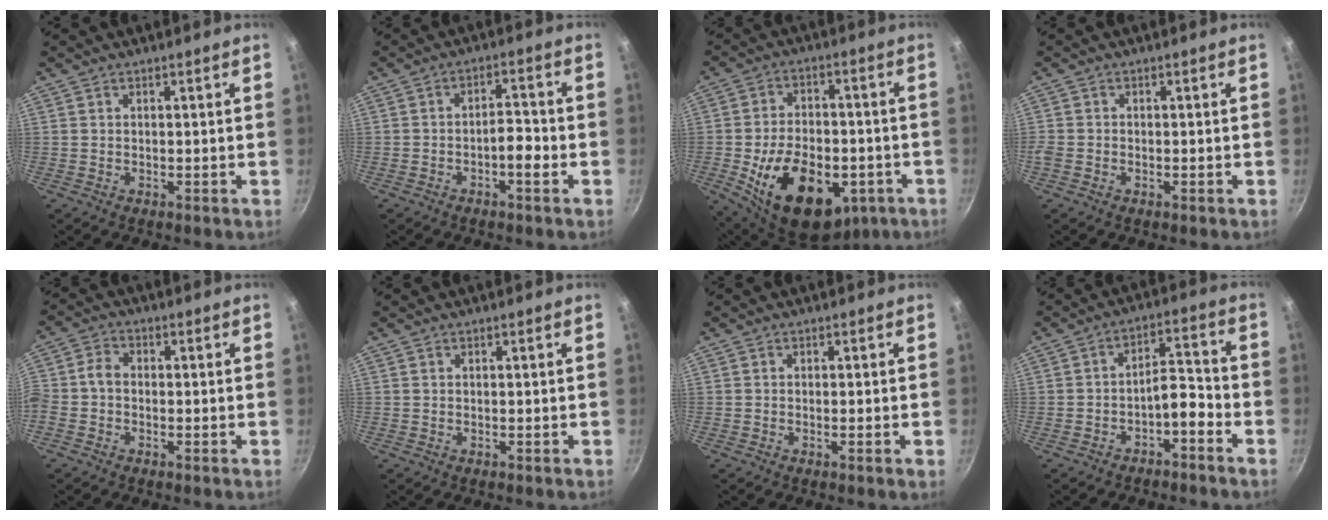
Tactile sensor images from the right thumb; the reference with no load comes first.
{"total": 3.8, "force": [-1.8, 0.9, 3.2], "torque": [-0.057, 0.021, -0.031]}
{"total": 21.8, "force": [-6.8, 13.5, 15.7], "torque": [-0.228, 0.021, -0.088]}
{"total": 1.5, "force": [-0.8, 1.1, 0.7], "torque": [-0.019, 0.001, -0.018]}
{"total": 4.0, "force": [-1.3, 2.9, 2.5], "torque": [-0.059, 0.021, -0.040]}
{"total": 0.0}
{"total": 1.0, "force": [-0.4, -0.1, 0.9], "torque": [-0.018, 0.000, -0.009]}
{"total": 5.9, "force": [-3.5, 2.5, 4.1], "torque": [-0.052, 0.056, -0.051]}